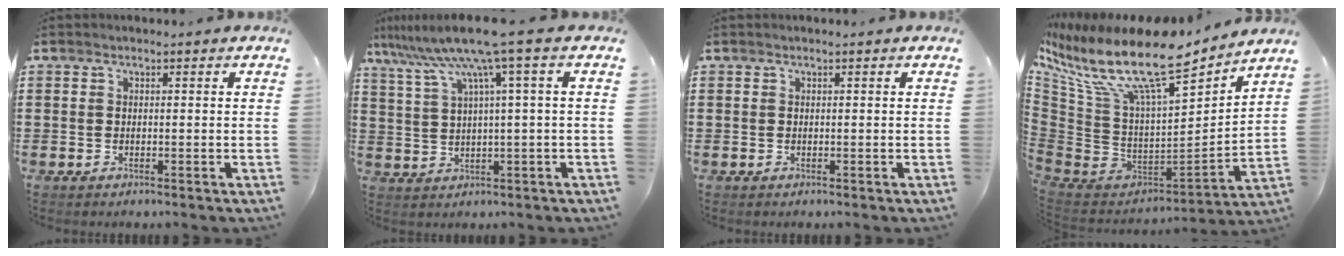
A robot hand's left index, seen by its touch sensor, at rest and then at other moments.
{"total": 8.7, "force": [4.6, -0.7, 7.4], "torque": [-0.169, -0.027, 0.071]}
{"total": 0.0}
{"total": 14.9, "force": [9.8, 4.4, 10.3], "torque": [-0.228, -0.074, 0.154]}